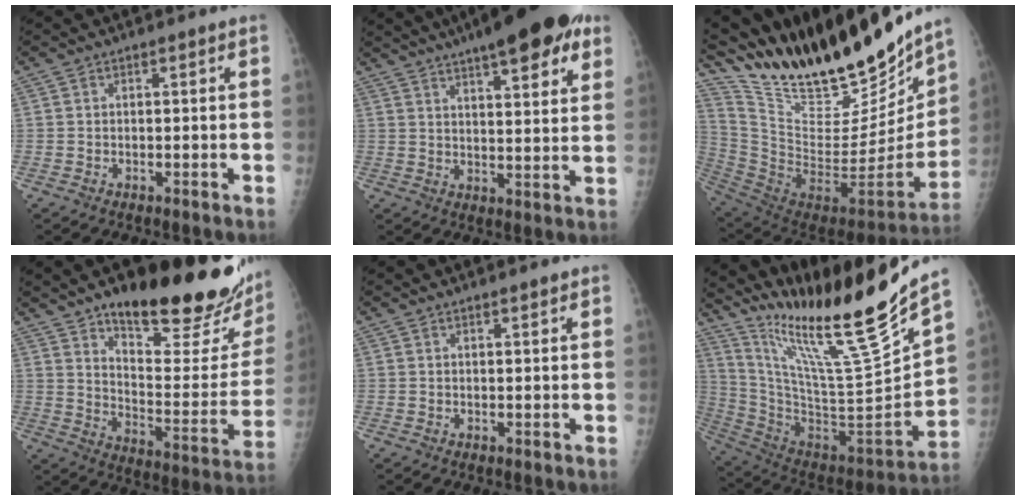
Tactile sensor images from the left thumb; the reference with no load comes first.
{"total": 19.8, "force": [12.4, 5.3, 14.5], "torque": [-0.191, -0.015, 0.169]}
{"total": 34.2, "force": [27.7, 8.9, 18.0], "torque": [-0.284, -0.100, 0.449]}
{"total": 26.5, "force": [19.2, 7.2, 16.9], "torque": [-0.199, -0.114, 0.277]}
{"total": 1.0, "force": [0.8, 0.2, 0.5], "torque": [-0.005, -0.005, 0.014]}
{"total": 27.1, "force": [21.3, 1.1, 16.8], "torque": [-0.258, -0.135, 0.373]}